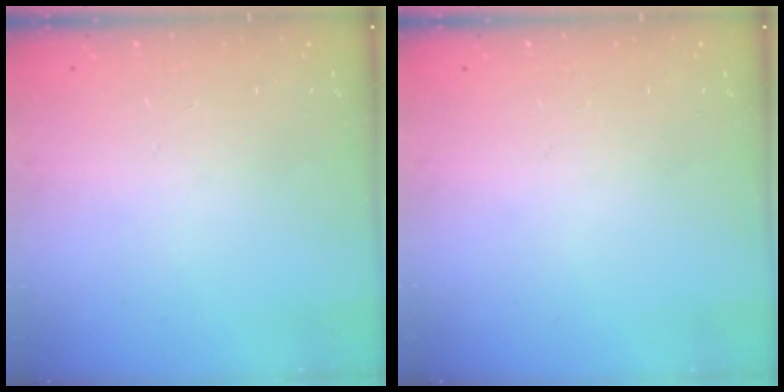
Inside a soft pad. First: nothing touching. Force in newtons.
{"total": 0.0}